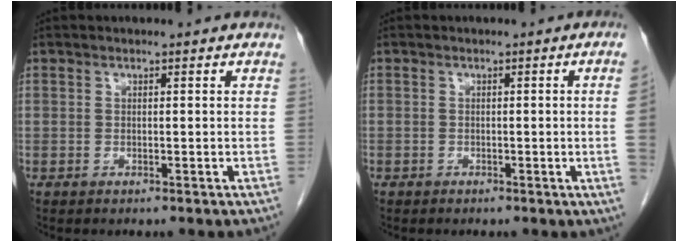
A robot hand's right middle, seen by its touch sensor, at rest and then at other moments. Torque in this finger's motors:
{"motor_torque": [0.51, -0.23, -1.05, -0.21]}